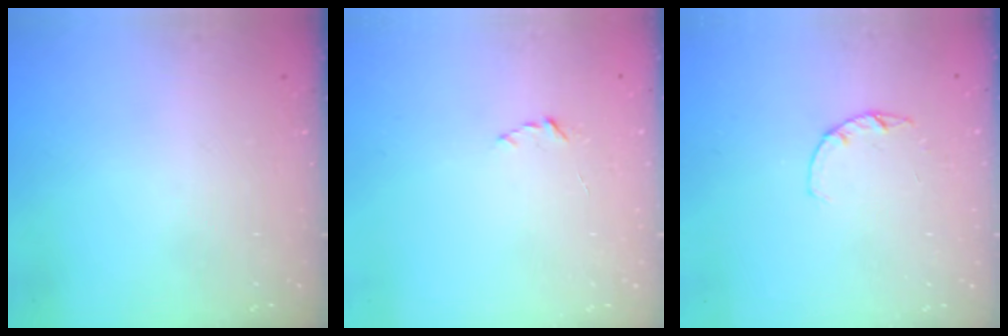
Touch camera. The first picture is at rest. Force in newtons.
{"total": 1.9, "press": 1.9, "slide": 0.2}
{"total": 2.2, "press": 2.2, "slide": 0.4}